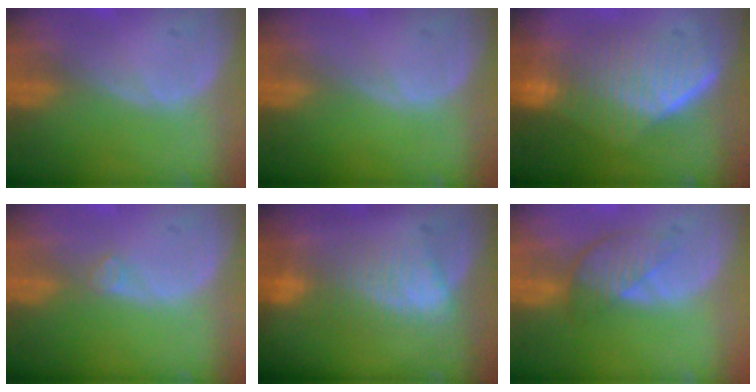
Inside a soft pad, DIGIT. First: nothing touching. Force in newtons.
{"total": 0.0}
{"total": 7.8, "press": 7.7, "slide": 0.6}
{"total": 1.1, "press": 1.0, "slide": 0.2}
{"total": 6.8, "press": 6.7, "slide": 1.2}
{"total": 4.5, "press": 4.1, "slide": 1.9}